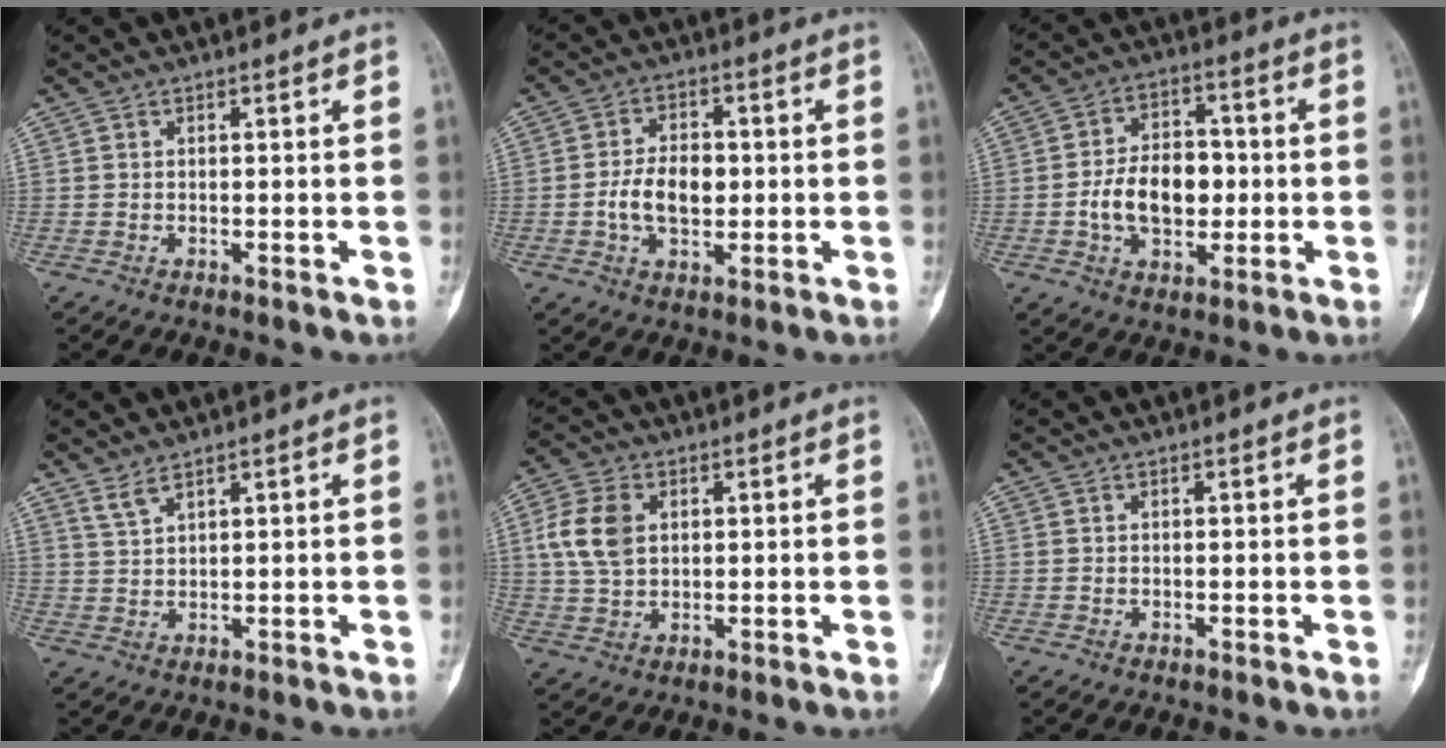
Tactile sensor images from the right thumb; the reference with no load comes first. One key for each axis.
{"total": 7.9, "fx": -0.6, "fy": 5.0, "fz": 6.2, "tx": -0.099, "ty": 0.009, "tz": -0.012}
{"total": 11.7, "fx": -1.2, "fy": 7.6, "fz": 8.8, "tx": -0.121, "ty": 0.020, "tz": -0.022}
{"total": 2.6, "fx": 2.2, "fy": 0.6, "fz": 1.3, "tx": -0.029, "ty": -0.013, "tz": 0.051}
{"total": 8.8, "fx": 2.0, "fy": 6.1, "fz": 6.0, "tx": -0.118, "ty": 0.002, "tz": 0.042}
{"total": 0.0}